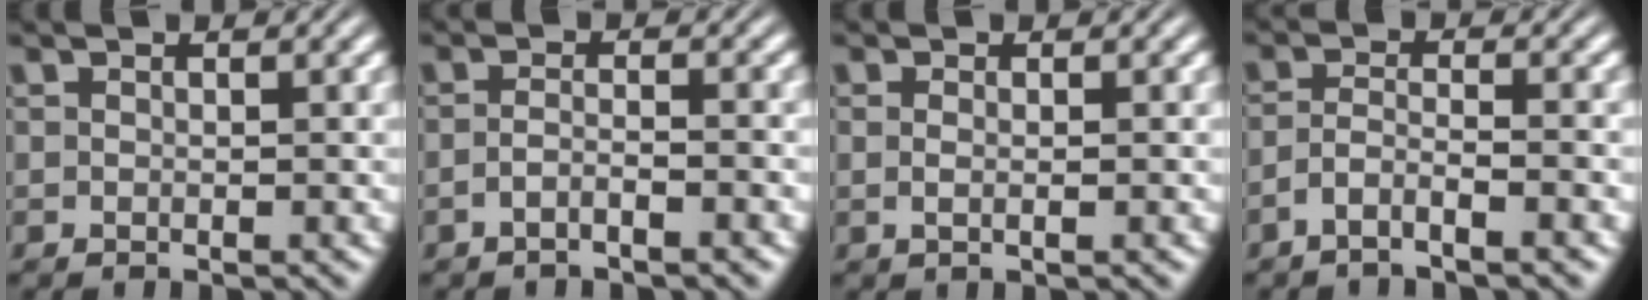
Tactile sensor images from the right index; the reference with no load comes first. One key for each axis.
{"total": 2.1, "fx": -1.8, "fy": -0.6, "fz": 1.0, "tx": -0.020, "ty": -0.009, "tz": -0.028}
{"total": 1.0, "fx": 0.0, "fy": -0.6, "fz": 0.9, "tx": -0.016, "ty": -0.007, "tz": 0.006}
{"total": 2.9, "fx": -2.3, "fy": 0.0, "fz": 1.6, "tx": -0.029, "ty": -0.014, "tz": -0.036}